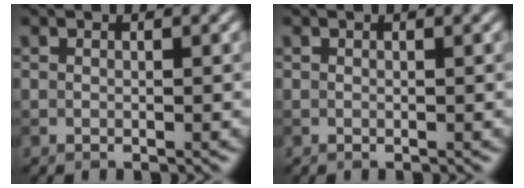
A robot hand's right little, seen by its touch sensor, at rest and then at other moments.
{"total": 0.0}